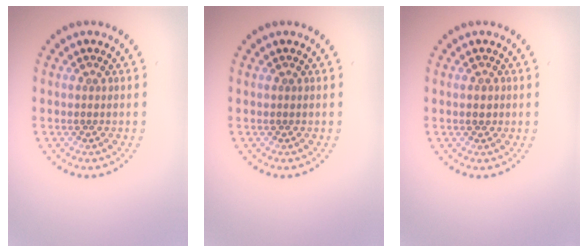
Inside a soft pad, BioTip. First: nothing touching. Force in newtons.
{"total": 0.0}
{"total": 0.9, "press": 0.9, "slide": 0.3}